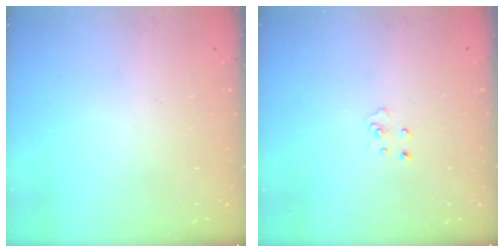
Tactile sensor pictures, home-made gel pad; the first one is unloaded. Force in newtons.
{"total": 3.6, "press": 3.6, "slide": 0.3}